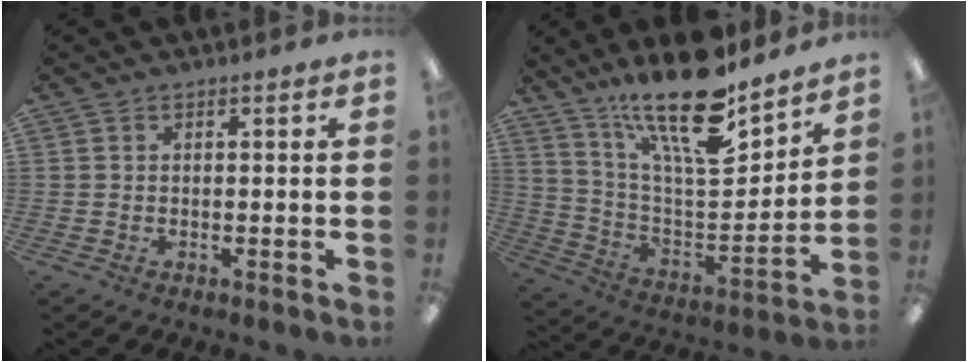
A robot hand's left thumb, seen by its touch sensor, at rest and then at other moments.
{"total": 21.6, "force": [15.9, 6.5, 13.0], "torque": [-0.228, -0.105, 0.271]}